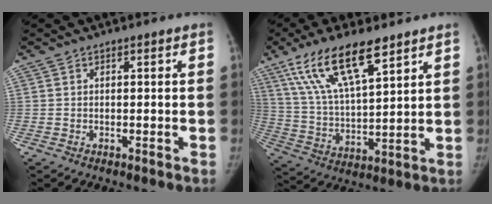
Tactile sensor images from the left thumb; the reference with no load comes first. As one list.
[{"total": 16.3, "force": [10.0, 5.0, 11.9], "torque": [-0.209, -0.032, 0.196]}]